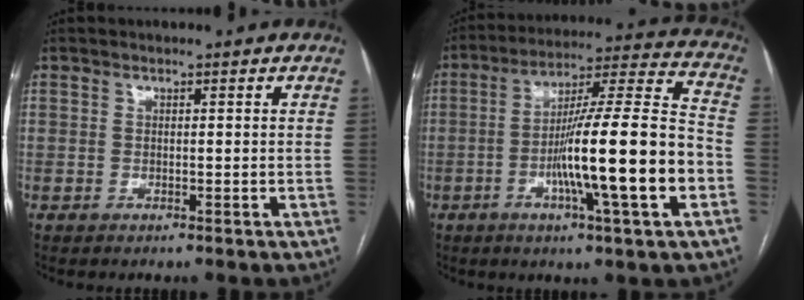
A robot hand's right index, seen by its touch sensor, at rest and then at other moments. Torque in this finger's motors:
{"motor_torque": [1.77, -0.37, 1.05, 0.21]}